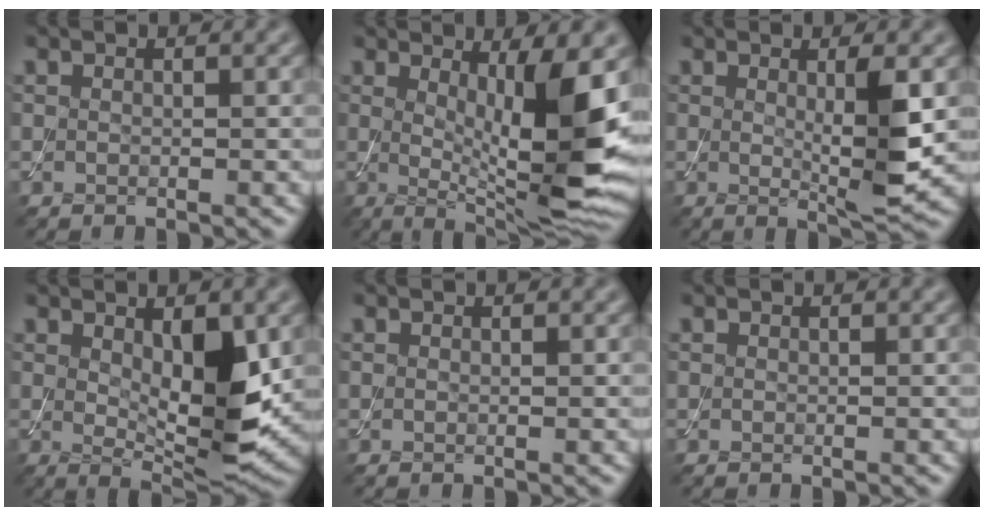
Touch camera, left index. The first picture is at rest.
{"total": 10.5, "force": [1.2, 2.6, 10.1], "torque": [-0.150, -0.024, 0.027]}
{"total": 4.4, "force": [0.4, 0.6, 4.4], "torque": [-0.070, -0.012, 0.010]}
{"total": 6.9, "force": [1.0, 2.7, 6.3], "torque": [-0.103, -0.013, 0.024]}
{"total": 0.0}
{"total": 0.0}